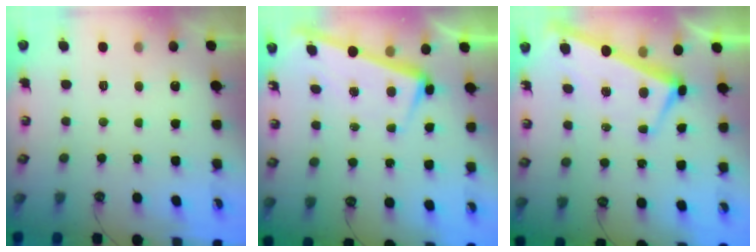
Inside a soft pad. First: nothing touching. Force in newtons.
{"total": 3.0, "press": 2.8, "slide": 1.0}
{"total": 2.5, "press": 2.4, "slide": 0.9}